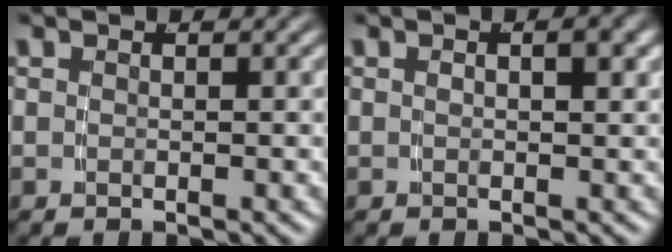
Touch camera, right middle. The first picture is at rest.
{"total": 1.1, "force": [0.1, -0.3, 1.0], "torque": [-0.015, 0.001, 0.008]}